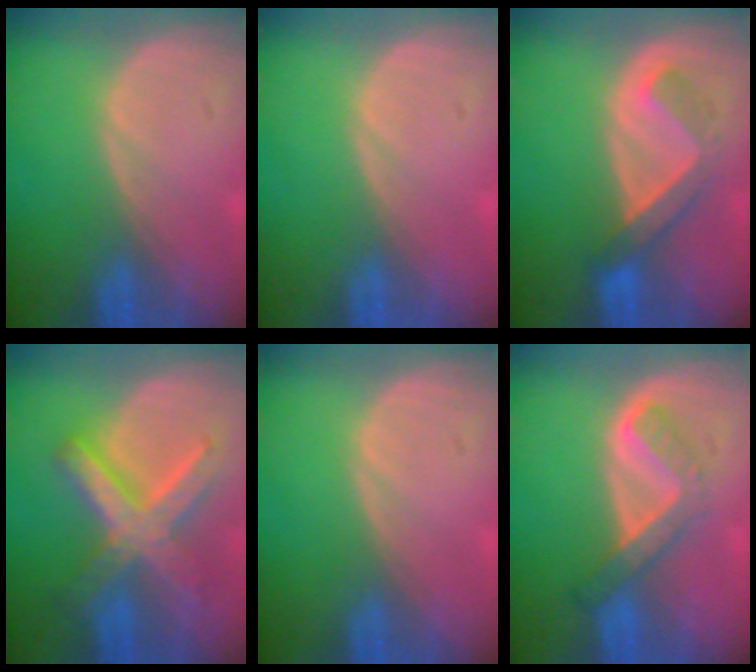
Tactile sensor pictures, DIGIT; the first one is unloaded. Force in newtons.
{"total": 0.0}
{"total": 5.1, "press": 4.7, "slide": 2.0}
{"total": 8.7, "press": 8.6, "slide": 0.8}
{"total": 0.0}
{"total": 5.4, "press": 4.7, "slide": 2.7}